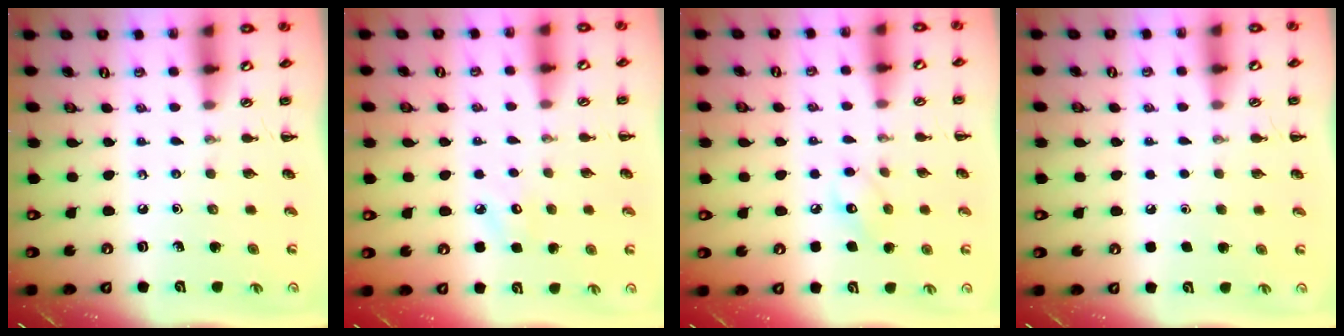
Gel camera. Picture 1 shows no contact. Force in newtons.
{"total": 6.0, "press": 5.9, "slide": 1.2}
{"total": 8.4, "press": 8.3, "slide": 1.3}
{"total": 1.8, "press": 1.8, "slide": 0.1}